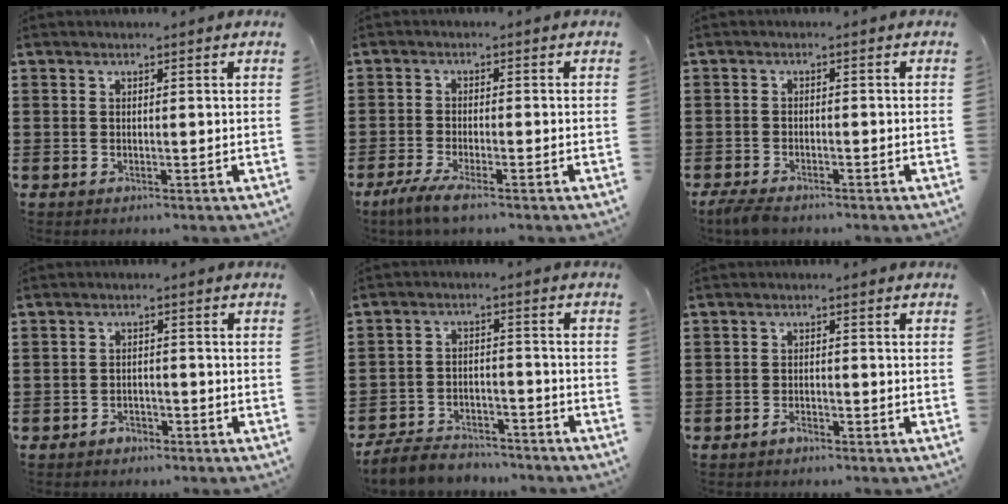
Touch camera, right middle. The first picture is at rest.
{"total": 3.4, "force": [-2.6, 0.0, 2.2], "torque": [-0.051, -0.011, -0.051]}
{"total": 2.2, "force": [-1.9, 0.6, 1.0], "torque": [-0.033, -0.002, -0.042]}
{"total": 1.7, "force": [-1.6, 0.7, 0.1], "torque": [-0.009, -0.001, -0.033]}
{"total": 4.6, "force": [-4.4, 1.1, 0.7], "torque": [-0.028, 0.003, -0.092]}
{"total": 1.4, "force": [-1.2, 0.5, 0.5], "torque": [-0.012, -0.004, -0.022]}